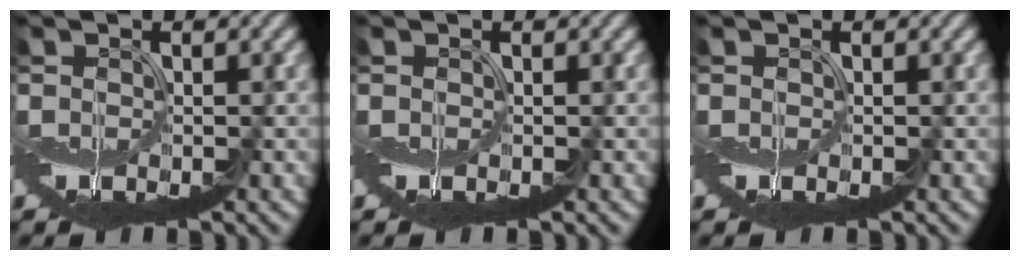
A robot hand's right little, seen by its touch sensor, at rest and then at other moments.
{"total": 0.0}
{"total": 0.0}